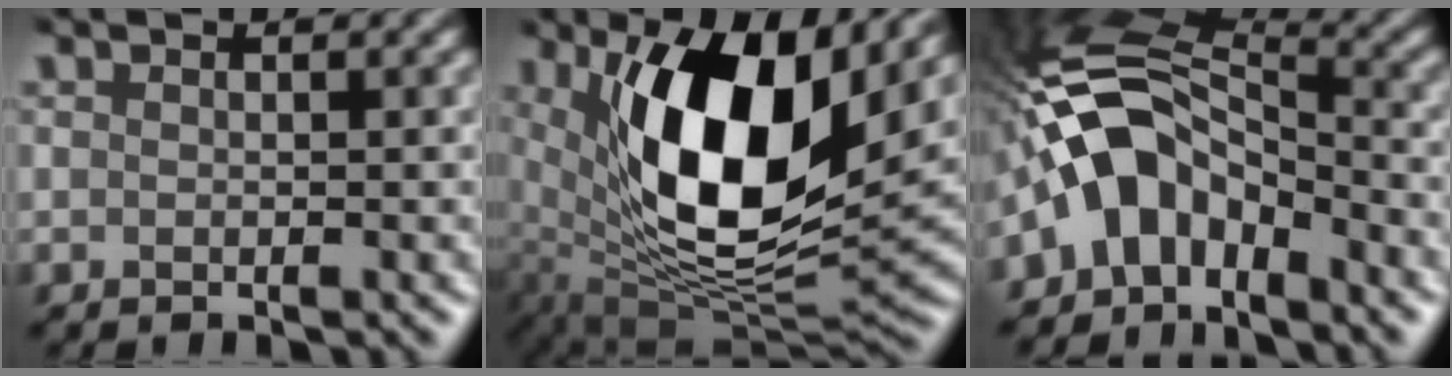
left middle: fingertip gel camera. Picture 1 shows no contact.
{"total": 12.3, "force": [3.4, 5.4, 10.6], "torque": [-0.200, -0.016, 0.076]}
{"total": 6.7, "force": [-4.1, 3.7, 3.8], "torque": [-0.075, 0.018, -0.074]}